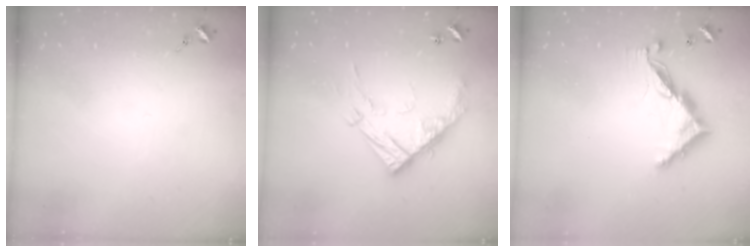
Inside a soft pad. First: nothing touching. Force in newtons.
{"total": 16.5, "press": 16.5, "slide": 1.5}
{"total": 9.9, "press": 9.9, "slide": 0.2}